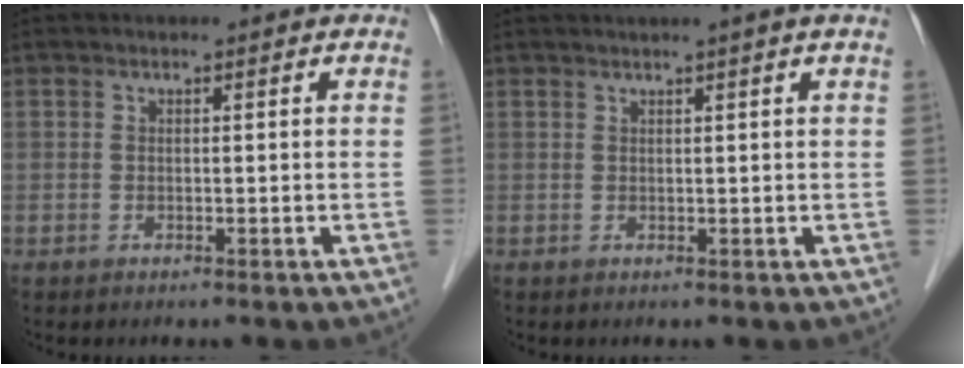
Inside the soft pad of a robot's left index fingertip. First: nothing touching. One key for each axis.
{"total": 2.0, "fx": 1.4, "fy": -0.8, "fz": 1.1, "tx": -0.017, "ty": 0.001, "tz": 0.028}